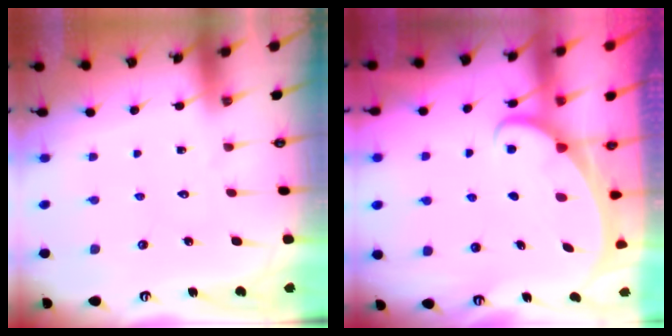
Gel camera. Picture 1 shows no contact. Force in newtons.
{"total": 2.3, "press": 2.3, "slide": 0.3}